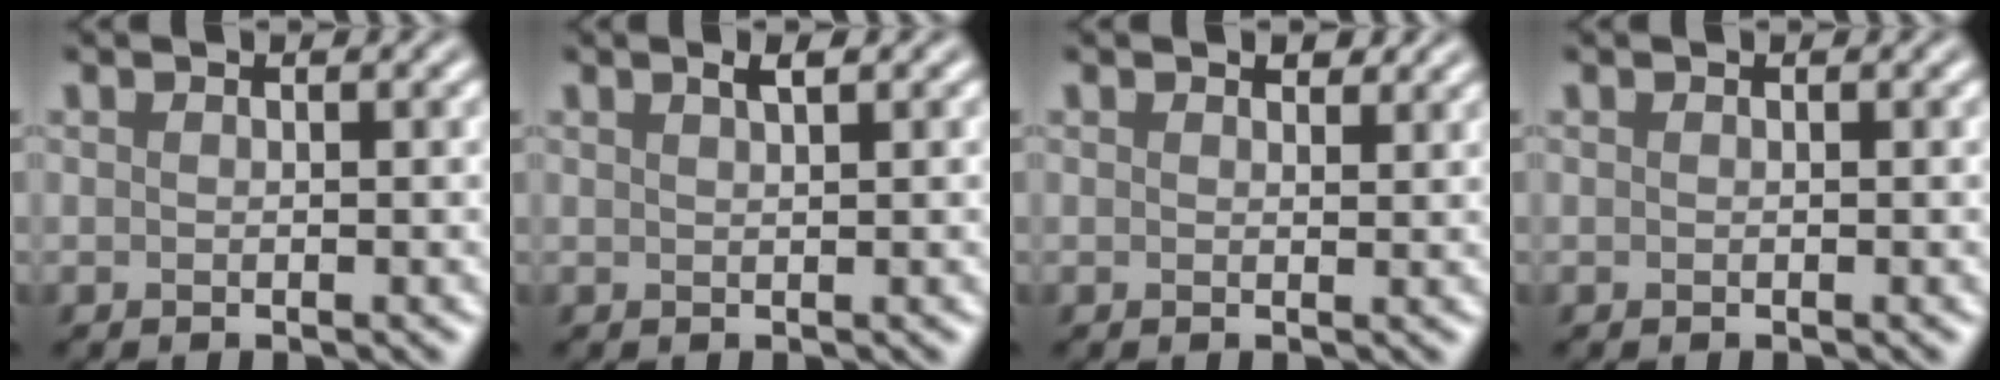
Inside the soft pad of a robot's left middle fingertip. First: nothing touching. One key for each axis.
{"total": 1.1, "fx": 0.7, "fy": 0.2, "fz": 0.9, "tx": -0.015, "ty": 0.002, "tz": 0.010}
{"total": 1.2, "fx": 1.0, "fy": 0.5, "fz": 0.4, "tx": -0.009, "ty": -0.002, "tz": 0.013}
{"total": 0.0}